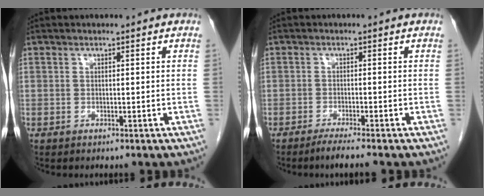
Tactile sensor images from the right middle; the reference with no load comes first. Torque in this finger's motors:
{"motor_torque": [0.38, -0.25, 0.01, 0.02]}